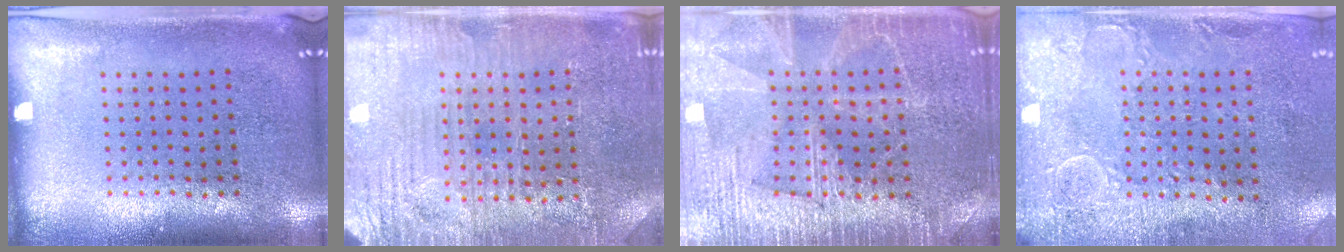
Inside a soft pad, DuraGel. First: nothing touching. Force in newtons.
{"total": 3.6, "press": 3.5, "slide": 0.6}
{"total": 3.6, "press": 3.5, "slide": 0.6}
{"total": 2.9, "press": 2.3, "slide": 1.8}